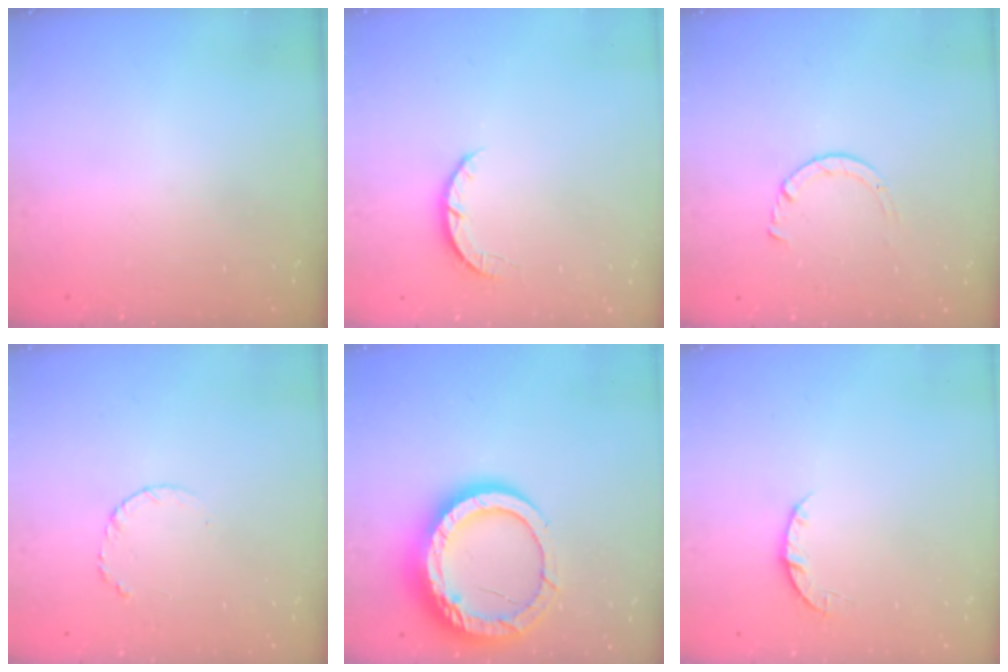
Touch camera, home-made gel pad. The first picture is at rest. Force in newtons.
{"total": 2.7, "press": 2.7, "slide": 0.4}
{"total": 2.9, "press": 2.8, "slide": 0.3}
{"total": 3.3, "press": 3.3, "slide": 0.3}
{"total": 16.4, "press": 16.3, "slide": 1.7}
{"total": 3.2, "press": 3.2, "slide": 0.5}